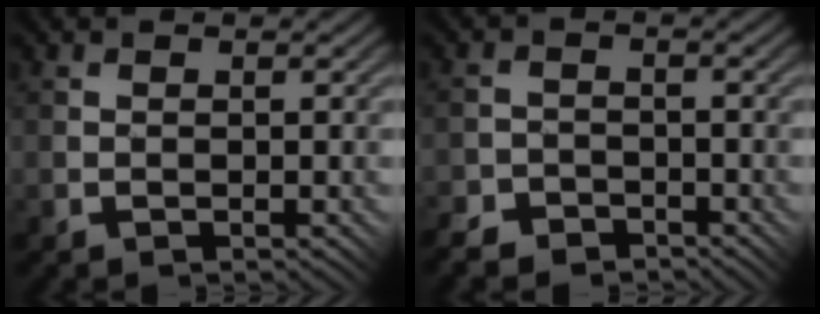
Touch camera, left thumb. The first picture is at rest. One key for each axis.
{"total": 4.8, "fx": -4.2, "fy": 2.1, "fz": 0.7, "tx": -0.004, "ty": 0.004, "tz": -0.074}